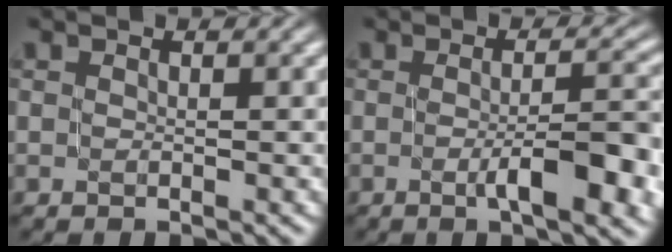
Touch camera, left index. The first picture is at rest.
{"total": 7.7, "force": [-1.8, 1.9, 7.3], "torque": [-0.101, 0.002, -0.023]}